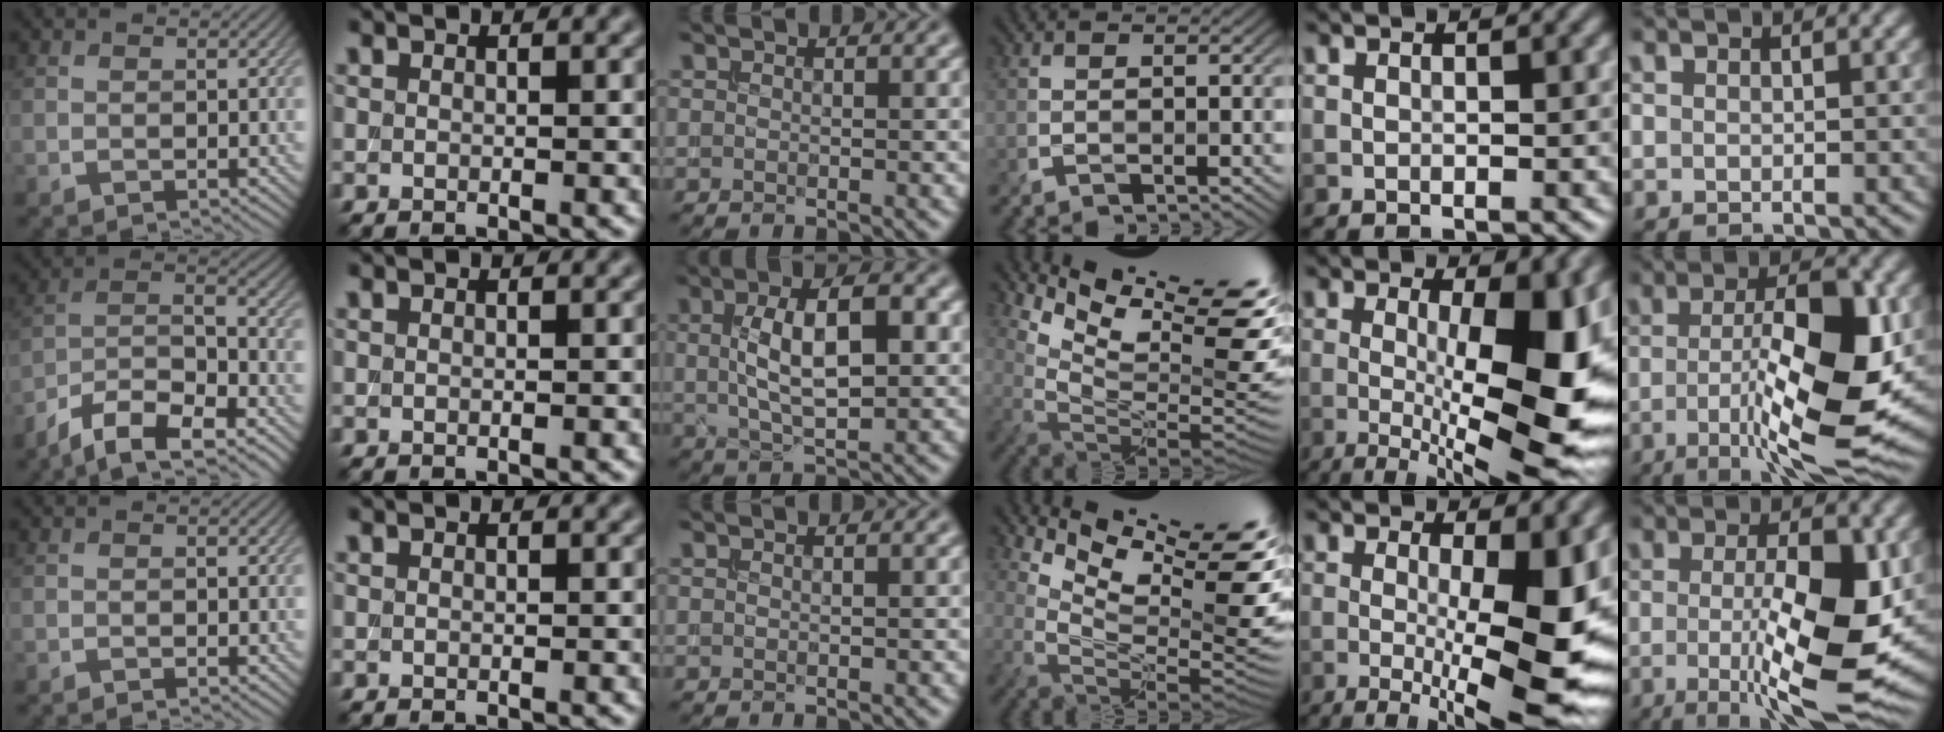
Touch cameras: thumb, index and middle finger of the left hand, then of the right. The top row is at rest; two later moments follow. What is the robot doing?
{"motion": "extract", "object": "backpack"}